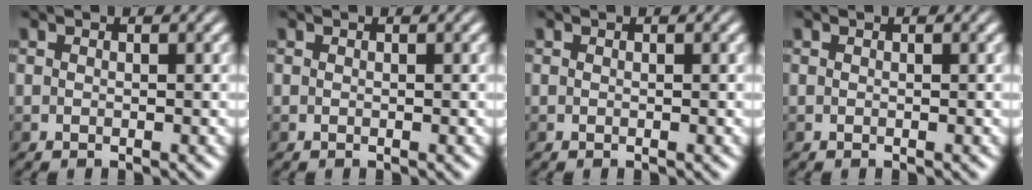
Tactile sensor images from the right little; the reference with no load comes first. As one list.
[{"total": 0.0}, {"total": 0.0}, {"total": 0.0}]